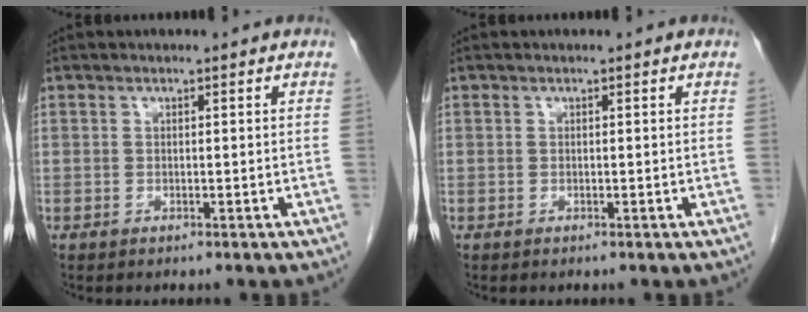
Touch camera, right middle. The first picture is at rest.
{"total": 0.0}